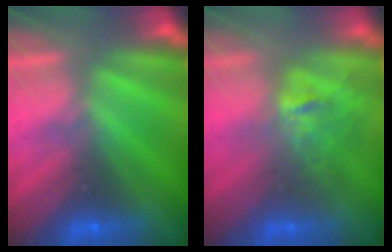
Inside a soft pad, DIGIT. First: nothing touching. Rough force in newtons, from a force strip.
{"total": 2.7}